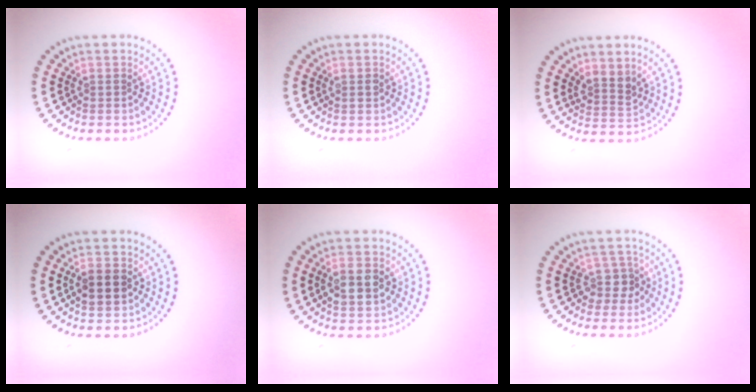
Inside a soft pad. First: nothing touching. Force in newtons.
{"total": 0.8, "press": 0.8, "slide": 0.3}
{"total": 2.2, "press": 1.7, "slide": 1.4}
{"total": 2.9, "press": 2.9, "slide": 0.2}
{"total": 3.1, "press": 3.1, "slide": 0.3}
{"total": 2.3, "press": 1.8, "slide": 1.4}